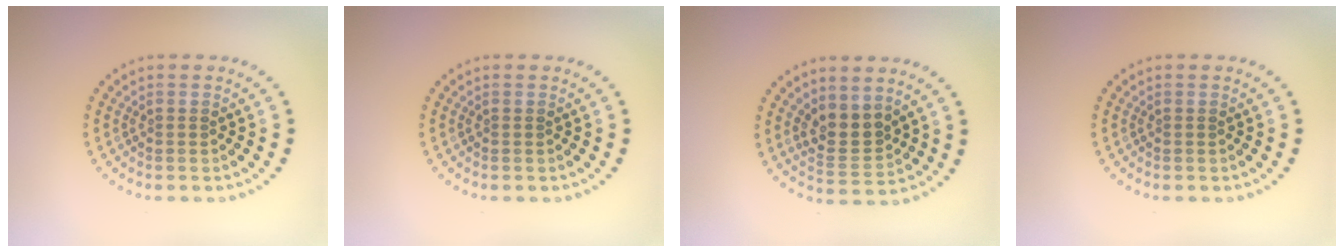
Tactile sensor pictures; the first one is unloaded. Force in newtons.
{"total": 0.0}
{"total": 3.1, "press": 2.8, "slide": 1.4}
{"total": 0.0}